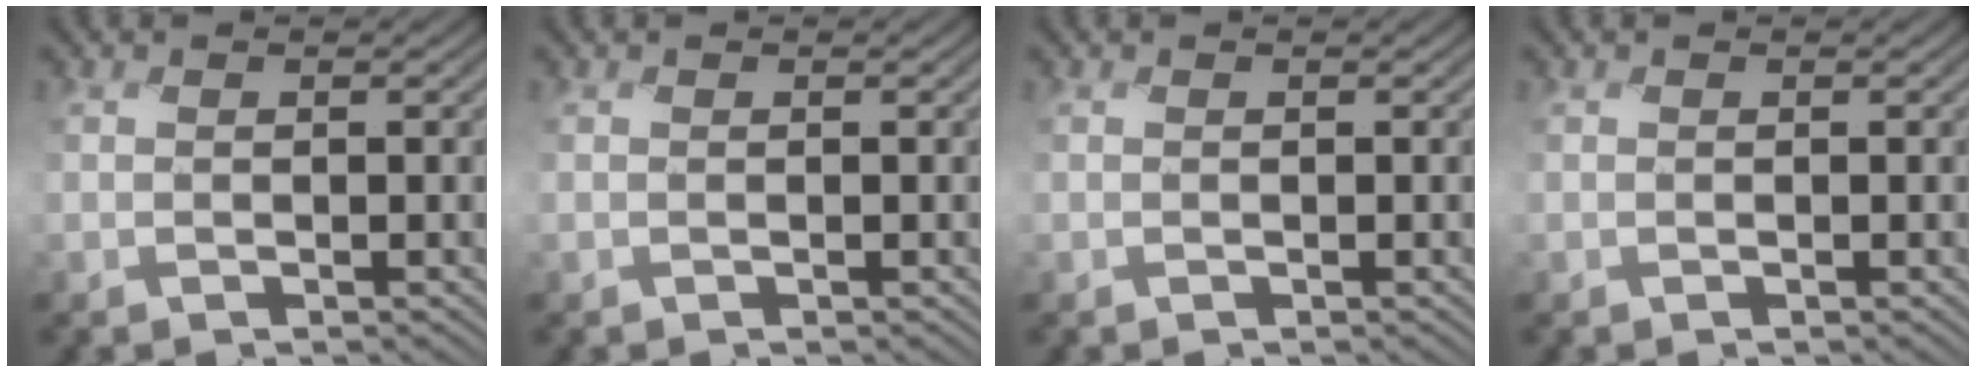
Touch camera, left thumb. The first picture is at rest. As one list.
[{"total": 0.0}, {"total": 0.0}, {"total": 0.0}]